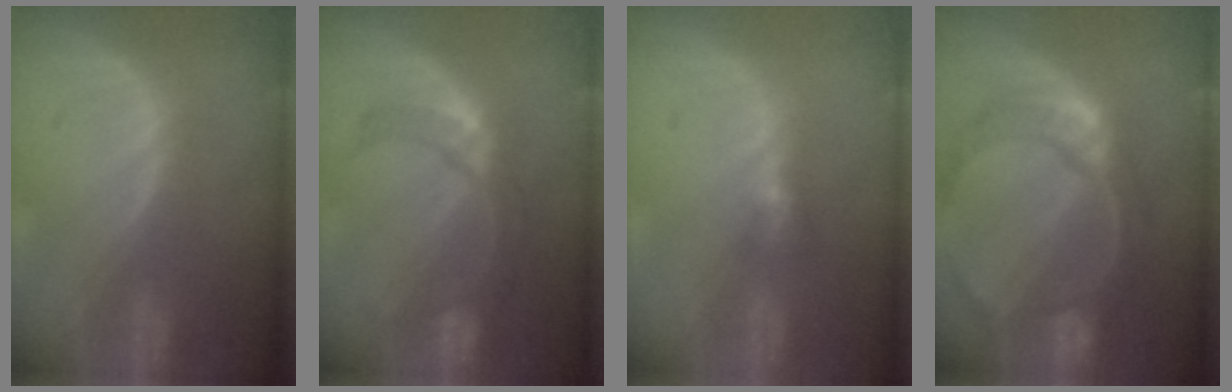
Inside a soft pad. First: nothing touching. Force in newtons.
{"total": 7.0, "press": 6.9, "slide": 1.0}
{"total": 2.8, "press": 2.6, "slide": 0.9}
{"total": 11.0, "press": 9.3, "slide": 5.8}